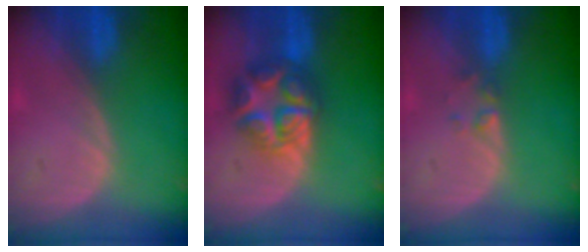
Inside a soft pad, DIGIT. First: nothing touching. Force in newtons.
{"total": 8.0, "press": 8.0, "slide": 0.5}
{"total": 1.4, "press": 1.3, "slide": 0.2}